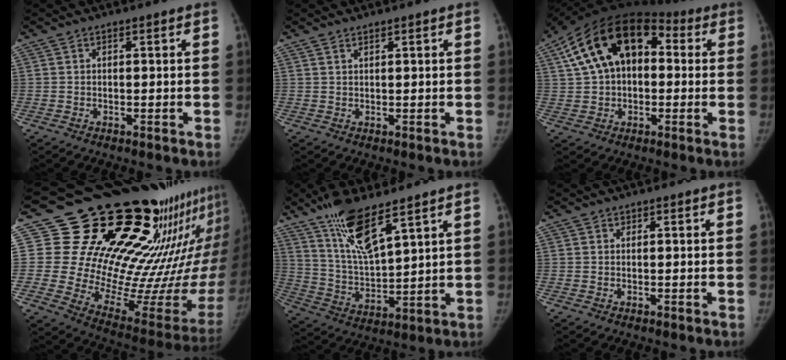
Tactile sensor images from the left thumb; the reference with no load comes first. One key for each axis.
{"total": 0.9, "fx": 0.7, "fy": 0.0, "fz": 0.4, "tx": -0.009, "ty": 0.000, "tz": 0.017}
{"total": 18.8, "fx": 4.1, "fy": 12.1, "fz": 13.8, "tx": -0.222, "ty": 0.032, "tz": 0.054}
{"total": 30.4, "fx": 21.0, "fy": 10.0, "fz": 19.5, "tx": -0.228, "ty": -0.146, "tz": 0.301}
{"total": 12.6, "fx": 8.6, "fy": 2.7, "fz": 8.9, "tx": -0.165, "ty": -0.047, "tz": 0.178}
{"total": 0.0}